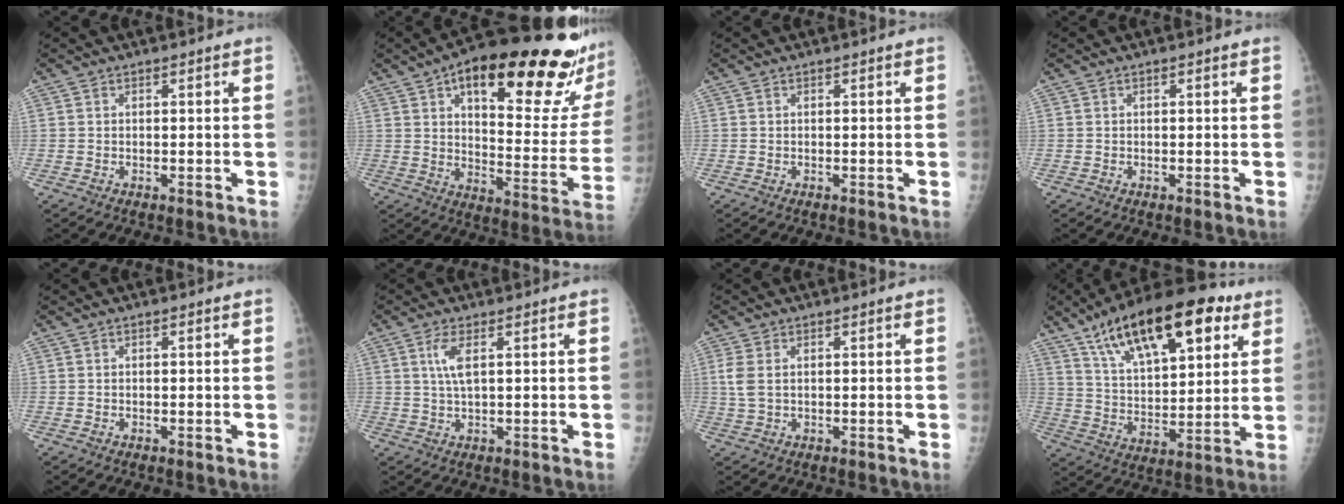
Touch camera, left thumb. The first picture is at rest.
{"total": 28.8, "force": [17.7, 8.4, 21.1], "torque": [-0.259, -0.054, 0.246]}
{"total": 0.0}
{"total": 0.0}
{"total": 0.0}
{"total": 3.7, "force": [1.2, 0.8, 3.4], "torque": [-0.084, -0.001, 0.028]}
{"total": 3.3, "force": [0.6, 1.9, 2.7], "torque": [-0.077, 0.003, 0.014]}
{"total": 23.7, "force": [12.7, 9.9, 17.4], "torque": [-0.254, -0.025, 0.212]}